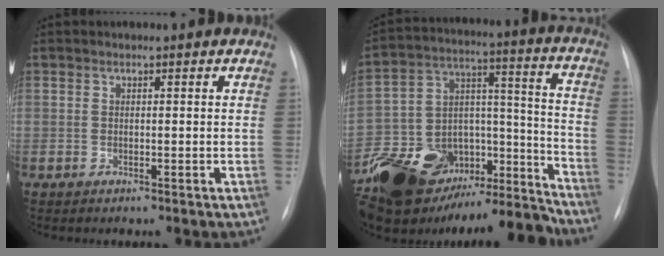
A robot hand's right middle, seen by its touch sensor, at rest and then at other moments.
{"total": 22.1, "force": [-18.4, 8.7, 8.6], "torque": [-0.156, 0.049, -0.303]}